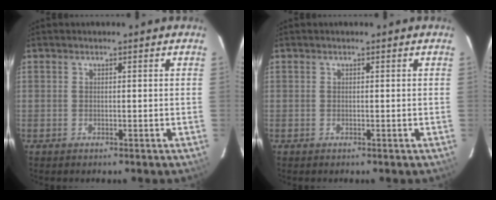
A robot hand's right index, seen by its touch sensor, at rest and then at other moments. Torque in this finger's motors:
{"motor_torque": [0.00, 0.00, 0.00, 0.00]}